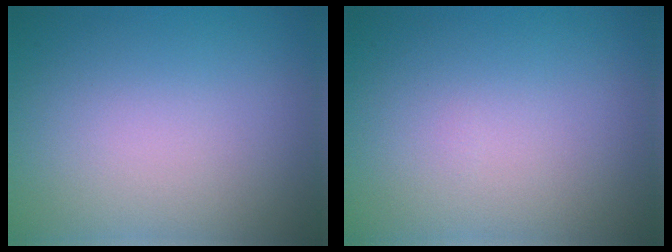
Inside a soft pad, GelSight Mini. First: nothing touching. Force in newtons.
{"total": 0.0}